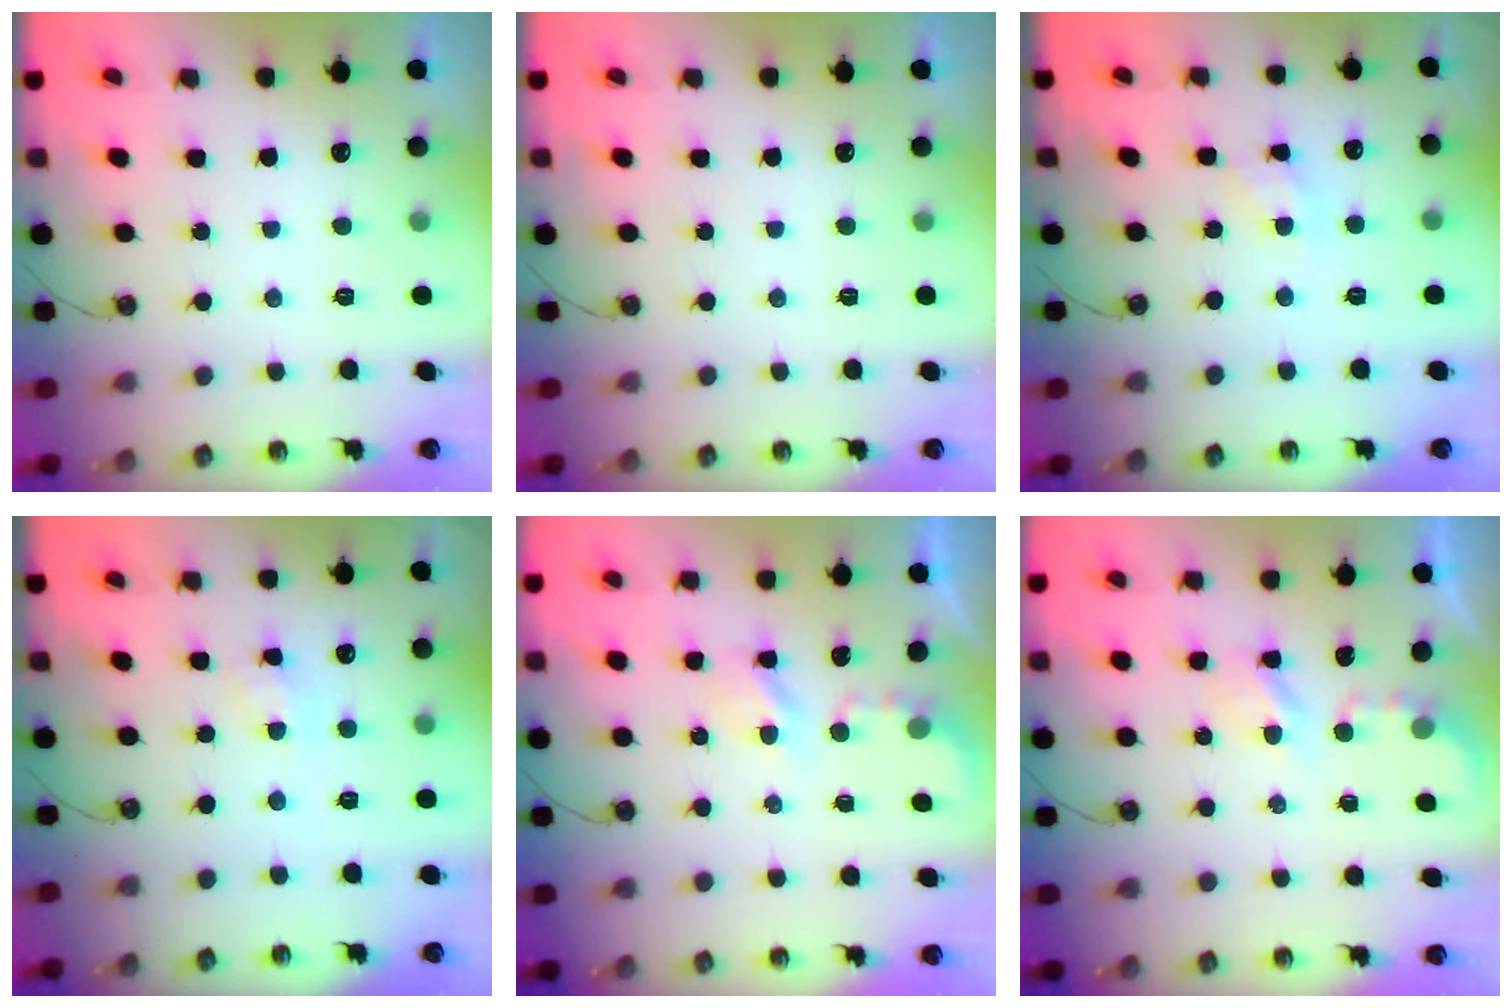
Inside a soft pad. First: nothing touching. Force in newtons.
{"total": 0.0}
{"total": 7.5, "press": 7.5, "slide": 0.7}
{"total": 4.2, "press": 4.2, "slide": 0.1}
{"total": 2.9, "press": 2.9, "slide": 0.4}
{"total": 2.9, "press": 2.9, "slide": 0.4}